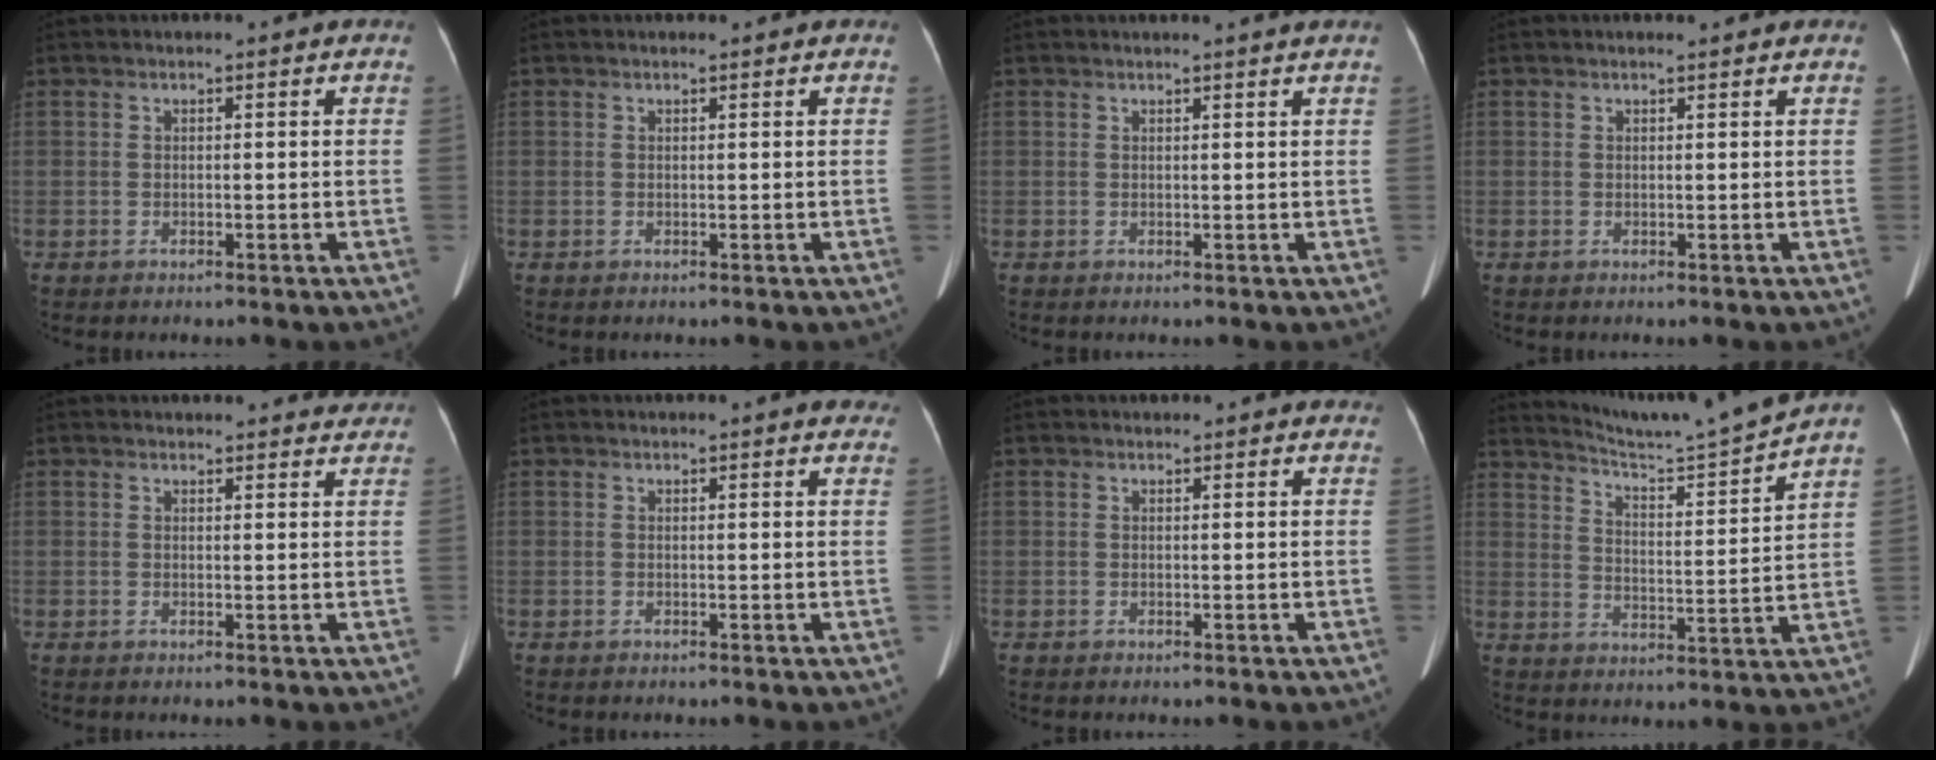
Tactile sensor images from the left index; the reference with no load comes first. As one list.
[{"total": 0.7, "force": [0.6, 0.0, 0.3], "torque": [-0.010, 0.007, 0.011]}, {"total": 2.5, "force": [2.2, -0.6, 0.9], "torque": [-0.016, 0.003, 0.025]}, {"total": 1.2, "force": [1.1, 0.0, 0.5], "torque": [-0.010, 0.009, 0.019]}, {"total": 8.1, "force": [7.7, 2.1, 1.1], "torque": [0.011, 0.007, 0.065]}, {"total": 6.3, "force": [5.6, 1.4, 2.5], "torque": [-0.019, 0.003, 0.046]}, {"total": 4.2, "force": [3.9, 1.5, 0.8], "torque": [-0.003, 0.016, 0.032]}, {"total": 13.1, "force": [12.4, -2.8, 3.3], "torque": [-0.066, -0.044, 0.186]}]